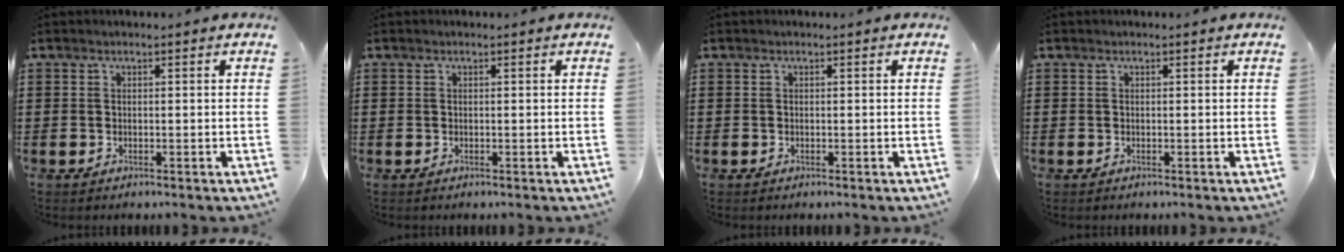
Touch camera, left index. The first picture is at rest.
{"total": 0.0}
{"total": 0.0}
{"total": 0.0}